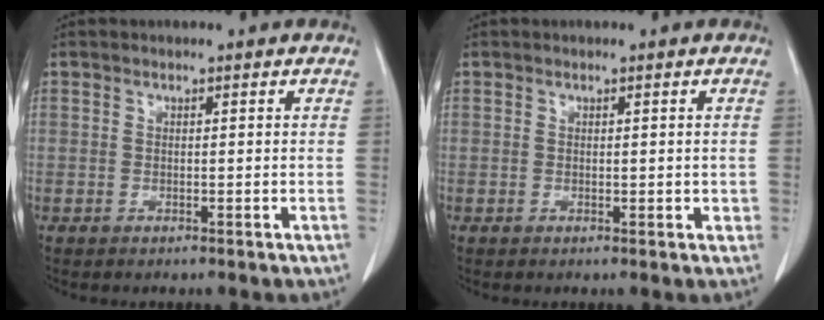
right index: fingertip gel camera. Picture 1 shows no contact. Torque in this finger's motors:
{"motor_torque": [-0.16, 0.34, 0.05, 0.05]}